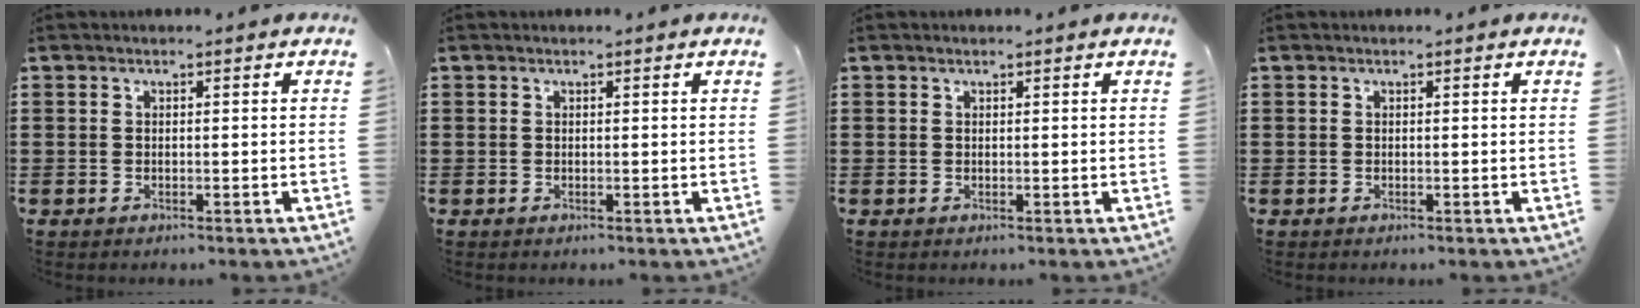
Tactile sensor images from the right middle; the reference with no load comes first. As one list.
[{"total": 0.0}, {"total": 0.0}, {"total": 0.0}]